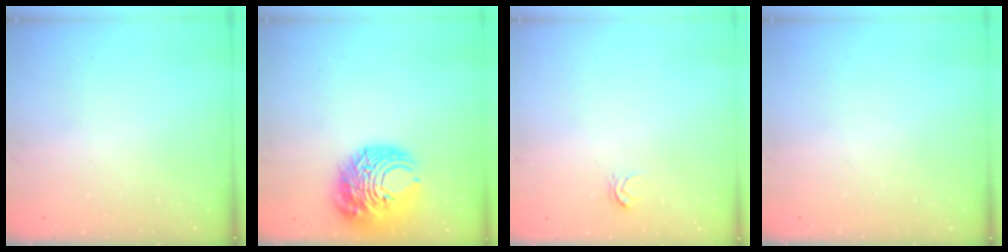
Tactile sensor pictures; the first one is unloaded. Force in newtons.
{"total": 13.0, "press": 12.9, "slide": 1.6}
{"total": 2.6, "press": 2.6, "slide": 0.3}
{"total": 0.0}